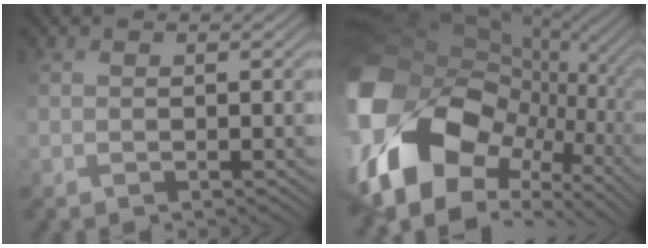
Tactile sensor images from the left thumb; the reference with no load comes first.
{"total": 20.9, "force": [-4.4, 15.3, 13.6], "torque": [-0.337, -0.028, -0.072]}